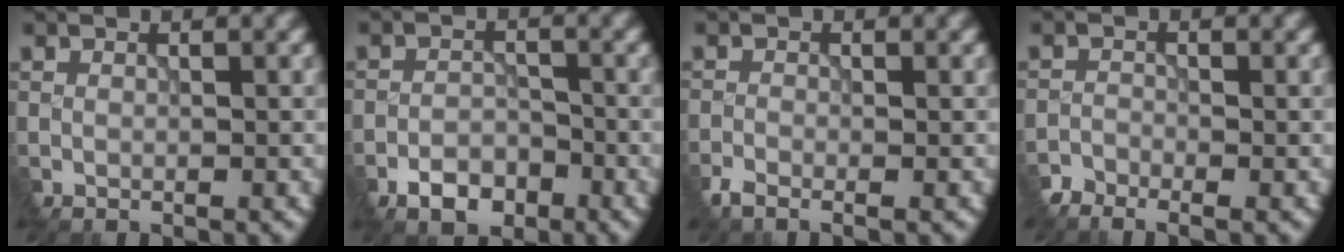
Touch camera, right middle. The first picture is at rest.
{"total": 3.2, "force": [-2.6, 1.5, 1.0], "torque": [-0.003, -0.001, -0.051]}
{"total": 1.4, "force": [-1.3, 0.1, 0.5], "torque": [-0.007, -0.003, -0.031]}
{"total": 2.3, "force": [-2.2, 0.5, 0.4], "torque": [0.001, -0.004, -0.047]}